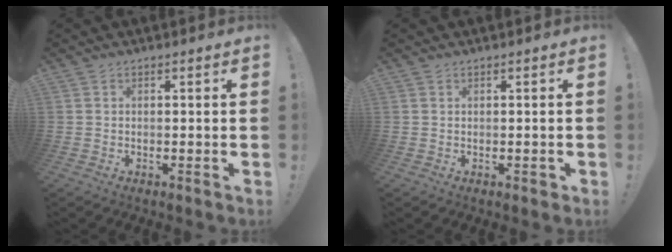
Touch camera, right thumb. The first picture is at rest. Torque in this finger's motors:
{"motor_torque": [-0.07, -0.03, 0.25, -0.30, -0.03]}